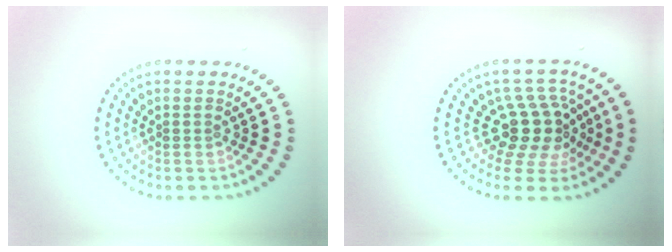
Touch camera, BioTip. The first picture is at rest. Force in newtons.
{"total": 4.4, "press": 3.3, "slide": 2.9}